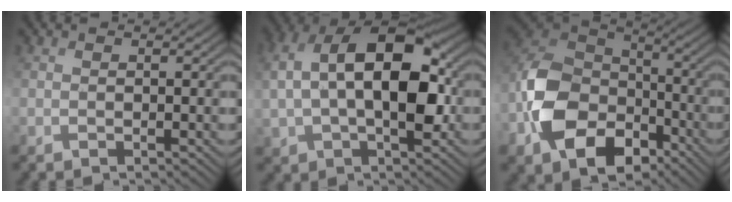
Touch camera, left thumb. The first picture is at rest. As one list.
[{"total": 14.8, "force": [1.5, 8.4, 12.1], "torque": [-0.225, 0.010, 0.029]}, {"total": 14.5, "force": [-5.8, 10.2, 8.6], "torque": [-0.195, -0.030, -0.124]}]